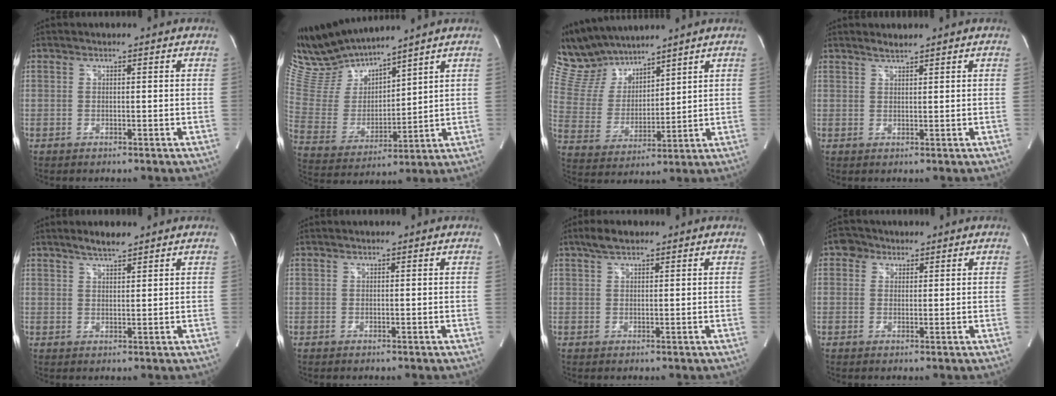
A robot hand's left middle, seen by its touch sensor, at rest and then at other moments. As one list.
[{"total": 11.5, "force": [11.1, 0.9, 2.7], "torque": [-0.077, 0.000, 0.241]}, {"total": 11.0, "force": [10.1, 3.4, 2.6], "torque": [-0.075, 0.020, 0.212]}, {"total": 1.3, "force": [1.3, -0.2, 0.3], "torque": [-0.009, 0.000, 0.028]}, {"total": 3.2, "force": [2.7, 0.3, 1.6], "torque": [-0.039, 0.001, 0.050]}, {"total": 0.0}, {"total": 2.7, "force": [2.0, 1.0, 1.6], "torque": [-0.037, 0.010, 0.038]}, {"total": 2.5, "force": [1.4, 2.0, 0.5], "torque": [-0.010, 0.006, 0.020]}]